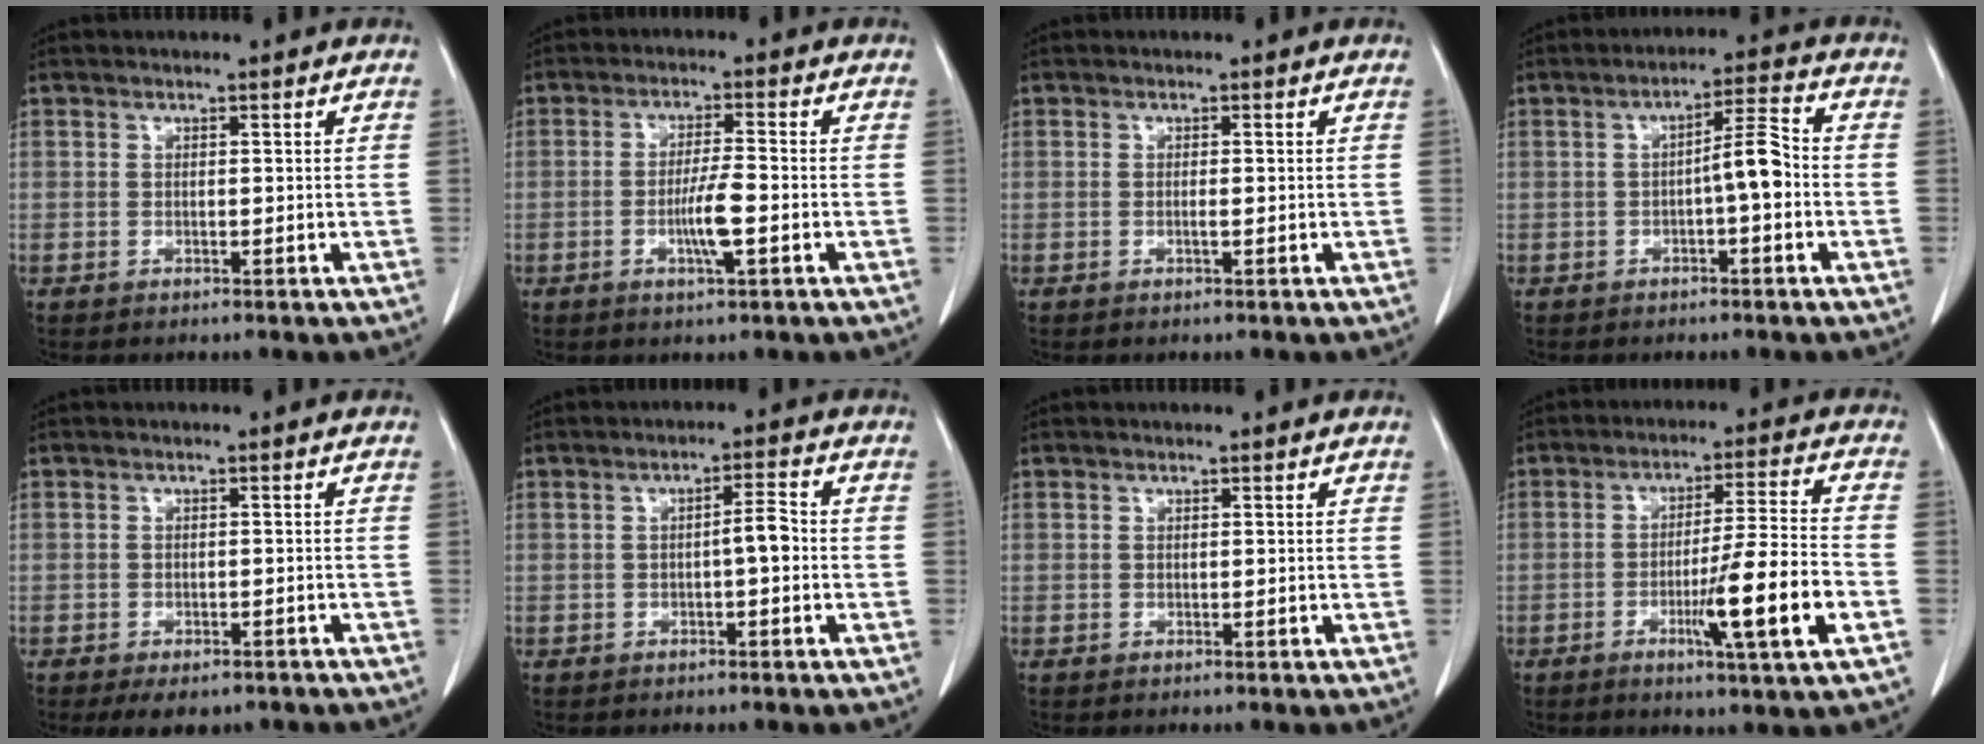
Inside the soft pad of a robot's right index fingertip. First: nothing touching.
{"total": 5.2, "force": [-1.5, 0.1, 4.9], "torque": [-0.095, -0.008, -0.028]}
{"total": 0.9, "force": [-0.2, 0.0, 0.9], "torque": [-0.019, -0.003, -0.002]}
{"total": 5.5, "force": [-1.0, 0.7, 5.4], "torque": [-0.080, 0.018, -0.016]}
{"total": 5.2, "force": [-4.0, 2.5, 2.2], "torque": [-0.020, -0.001, -0.049]}
{"total": 3.2, "force": [-0.5, 0.5, 3.1], "torque": [-0.045, 0.006, -0.009]}
{"total": 0.0}
{"total": 11.6, "force": [-4.0, -0.6, 10.9], "torque": [-0.178, -0.013, -0.065]}